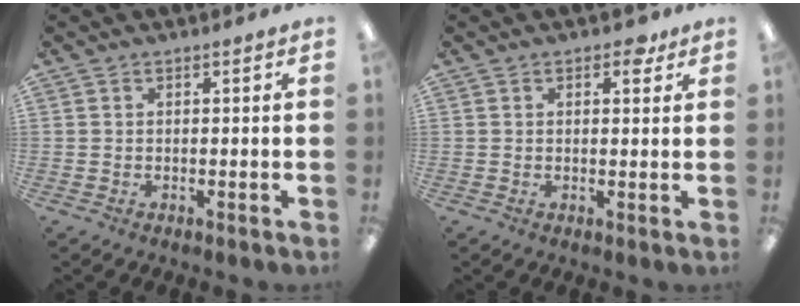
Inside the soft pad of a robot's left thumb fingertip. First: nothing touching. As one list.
[{"total": 3.5, "force": [1.8, 1.8, 2.3], "torque": [-0.017, -0.007, 0.025]}]